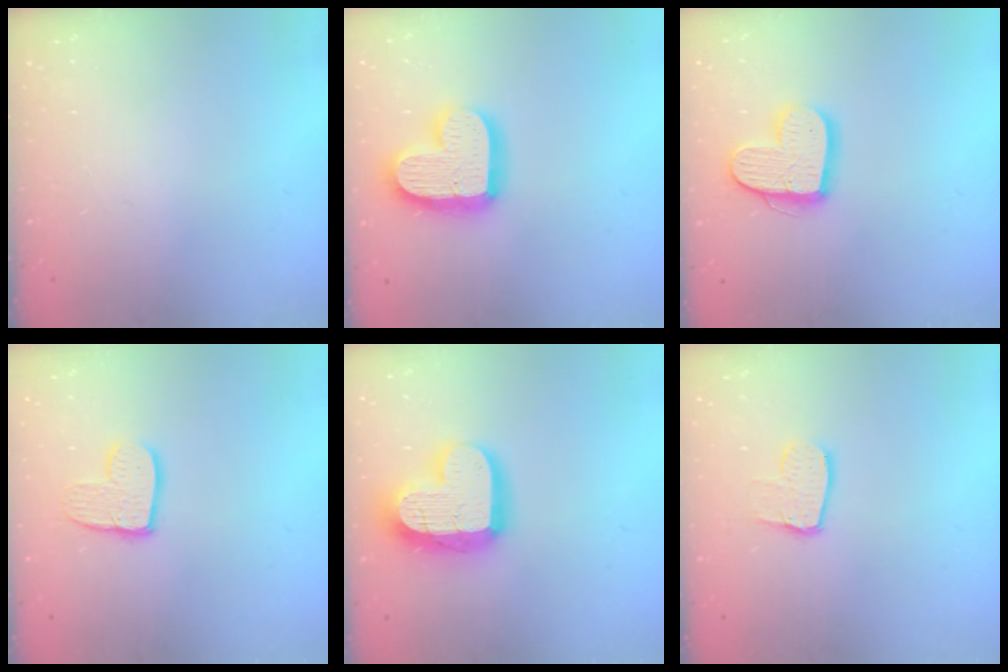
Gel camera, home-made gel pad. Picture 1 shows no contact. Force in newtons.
{"total": 17.0, "press": 17.0, "slide": 1.4}
{"total": 14.1, "press": 14.0, "slide": 1.1}
{"total": 8.9, "press": 8.9, "slide": 0.4}
{"total": 18.1, "press": 18.0, "slide": 1.5}
{"total": 8.3, "press": 8.3, "slide": 0.7}